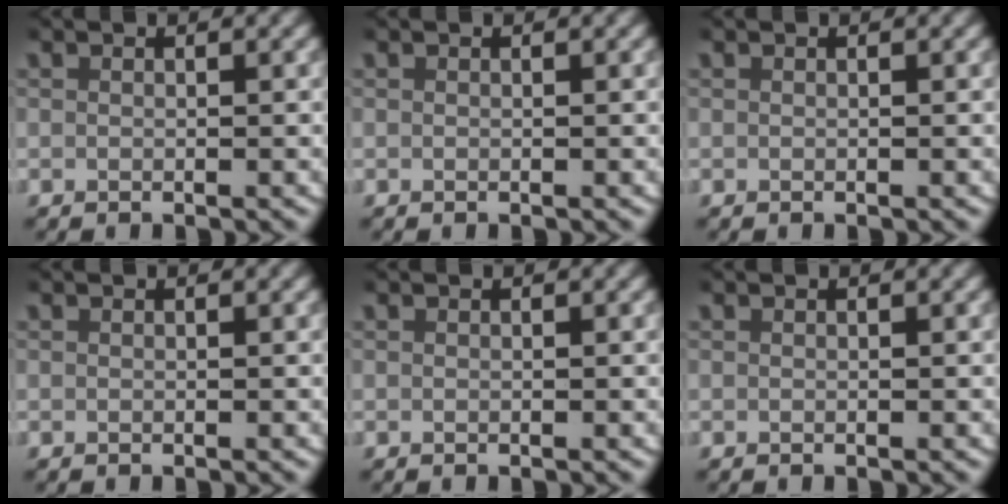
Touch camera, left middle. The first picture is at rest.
{"total": 0.0}
{"total": 0.0}
{"total": 0.0}
{"total": 0.0}
{"total": 0.0}